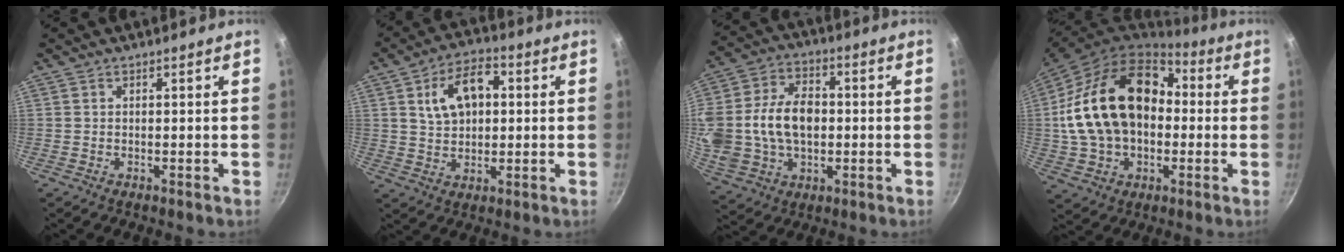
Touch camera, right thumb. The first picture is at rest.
{"total": 10.9, "force": [2.4, 7.1, 7.9], "torque": [-0.109, 0.014, 0.038]}
{"total": 21.9, "force": [0.2, 15.8, 15.2], "torque": [-0.304, 0.028, 0.010]}
{"total": 24.0, "force": [1.2, 16.7, 17.2], "torque": [-0.300, 0.049, 0.023]}